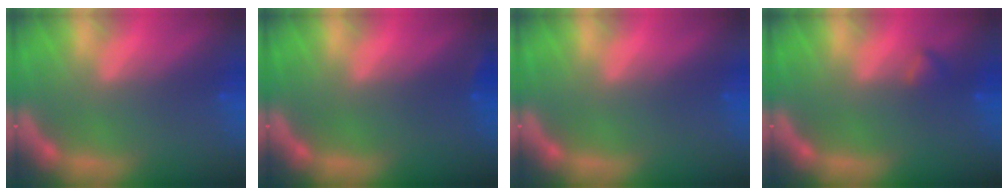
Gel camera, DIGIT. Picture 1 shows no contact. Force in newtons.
{"total": 0.9}
{"total": 0.0}
{"total": 0.9}